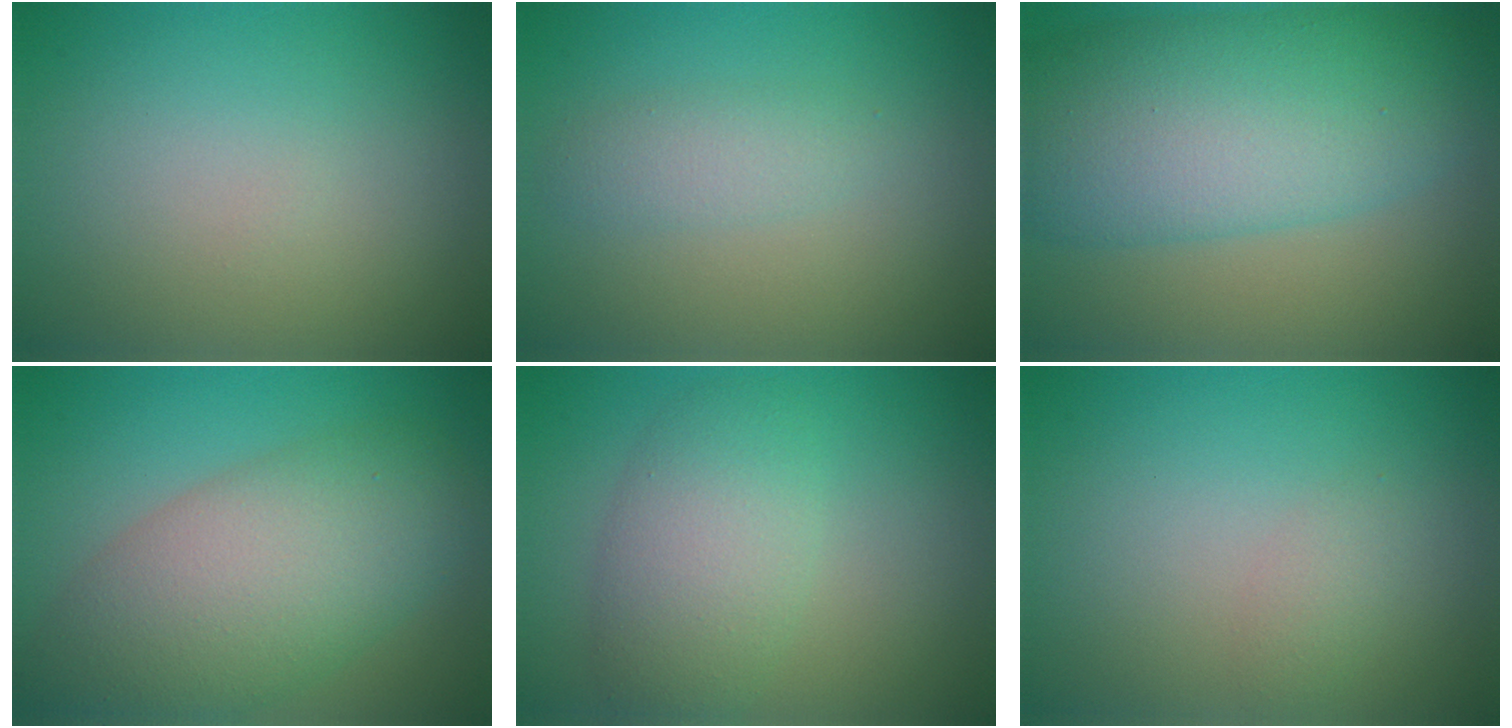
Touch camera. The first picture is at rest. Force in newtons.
{"total": 1.8, "press": 1.8, "slide": 0.0}
{"total": 10.4, "press": 10.4, "slide": 0.4}
{"total": 9.0, "press": 9.0, "slide": 0.4}
{"total": 4.6, "press": 4.6, "slide": 0.2}
{"total": 1.1, "press": 1.1, "slide": 0.1}